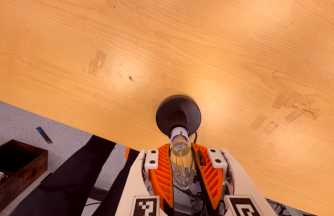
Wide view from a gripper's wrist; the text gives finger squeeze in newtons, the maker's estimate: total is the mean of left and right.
{"total": 13.7, "left": 13.6, "right": 13.7}